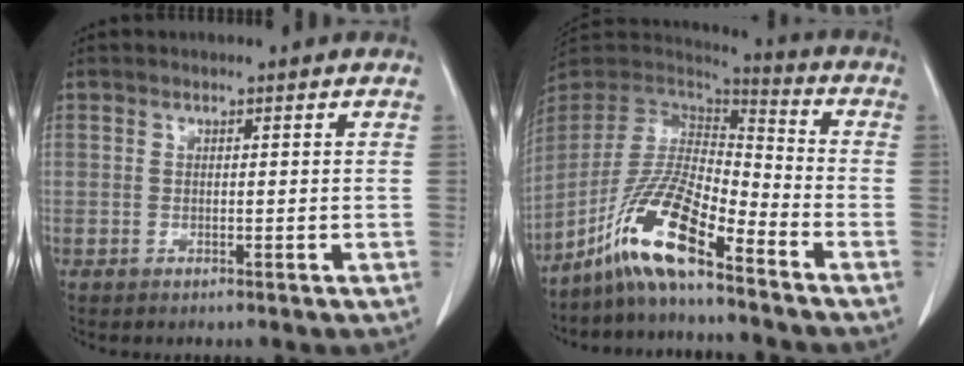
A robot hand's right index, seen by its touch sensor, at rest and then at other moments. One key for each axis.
{"total": 12.6, "fx": -8.5, "fy": 1.9, "fz": 9.1, "tx": -0.186, "ty": 0.004, "tz": -0.165}